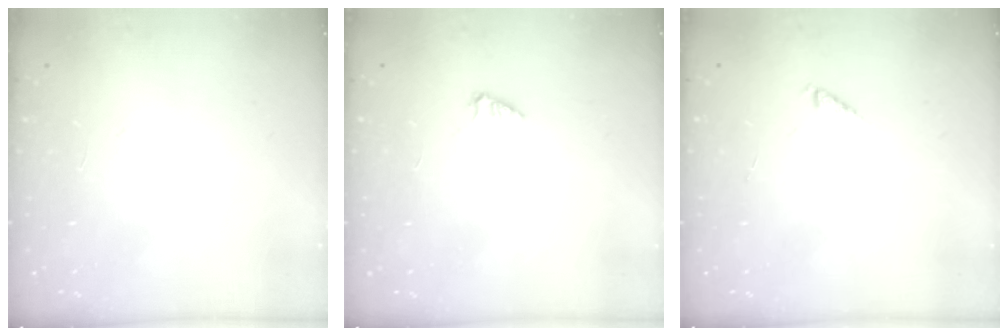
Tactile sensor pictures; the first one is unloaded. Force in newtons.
{"total": 1.1, "press": 1.1, "slide": 0.1}
{"total": 0.0}